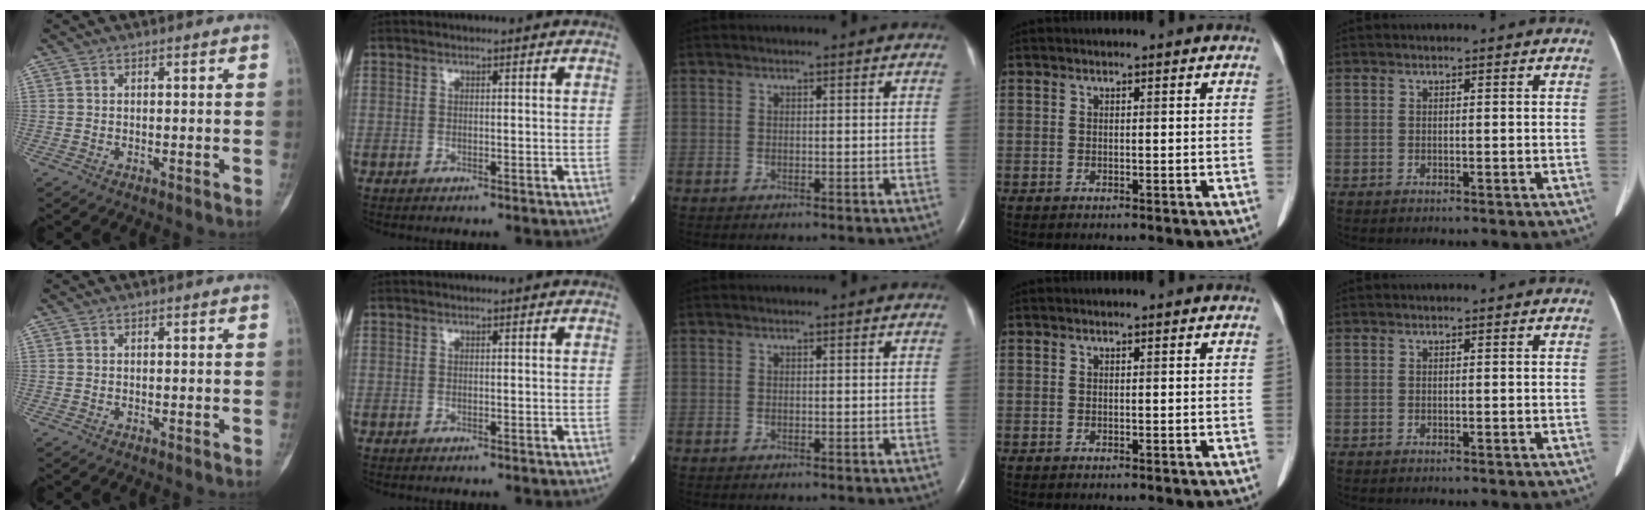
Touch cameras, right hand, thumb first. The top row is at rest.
{}